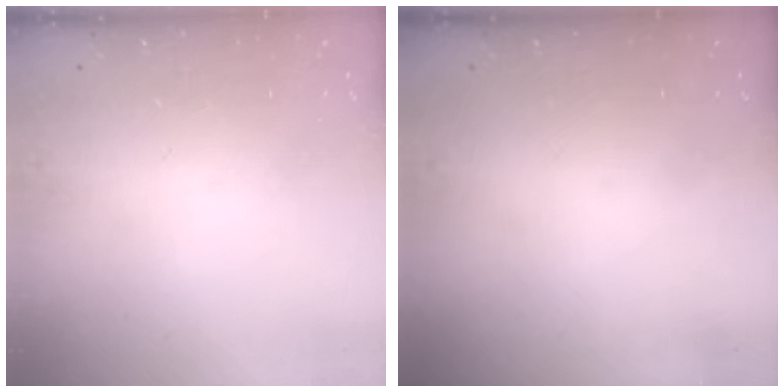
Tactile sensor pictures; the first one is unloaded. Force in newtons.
{"total": 0.0}